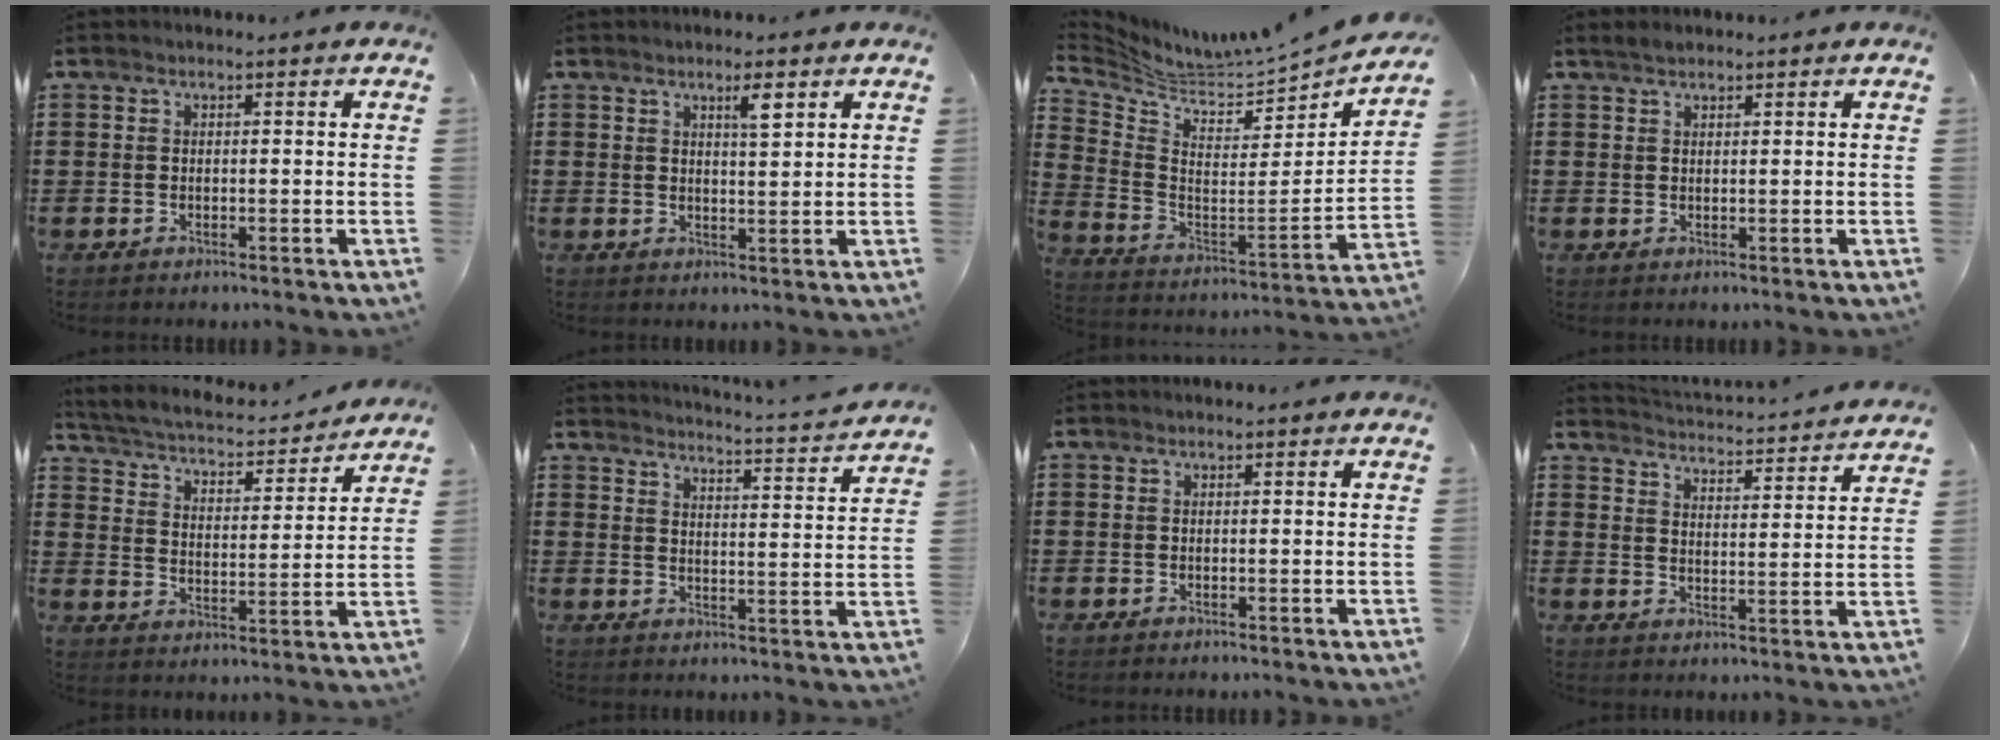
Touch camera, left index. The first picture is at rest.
{"total": 3.1, "force": [1.9, 0.6, 2.4], "torque": [-0.036, -0.004, 0.027]}
{"total": 3.5, "force": [3.4, 0.0, 0.7], "torque": [-0.043, -0.052, 0.049]}
{"total": 1.2, "force": [1.0, 0.4, 0.3], "torque": [-0.008, 0.001, 0.019]}
{"total": 3.1, "force": [3.0, 0.4, 0.9], "torque": [-0.040, -0.029, 0.040]}
{"total": 2.9, "force": [2.7, -0.9, 0.7], "torque": [-0.022, -0.037, 0.036]}
{"total": 0.0}
{"total": 3.0, "force": [2.9, -0.6, 0.0], "torque": [-0.020, -0.032, 0.043]}